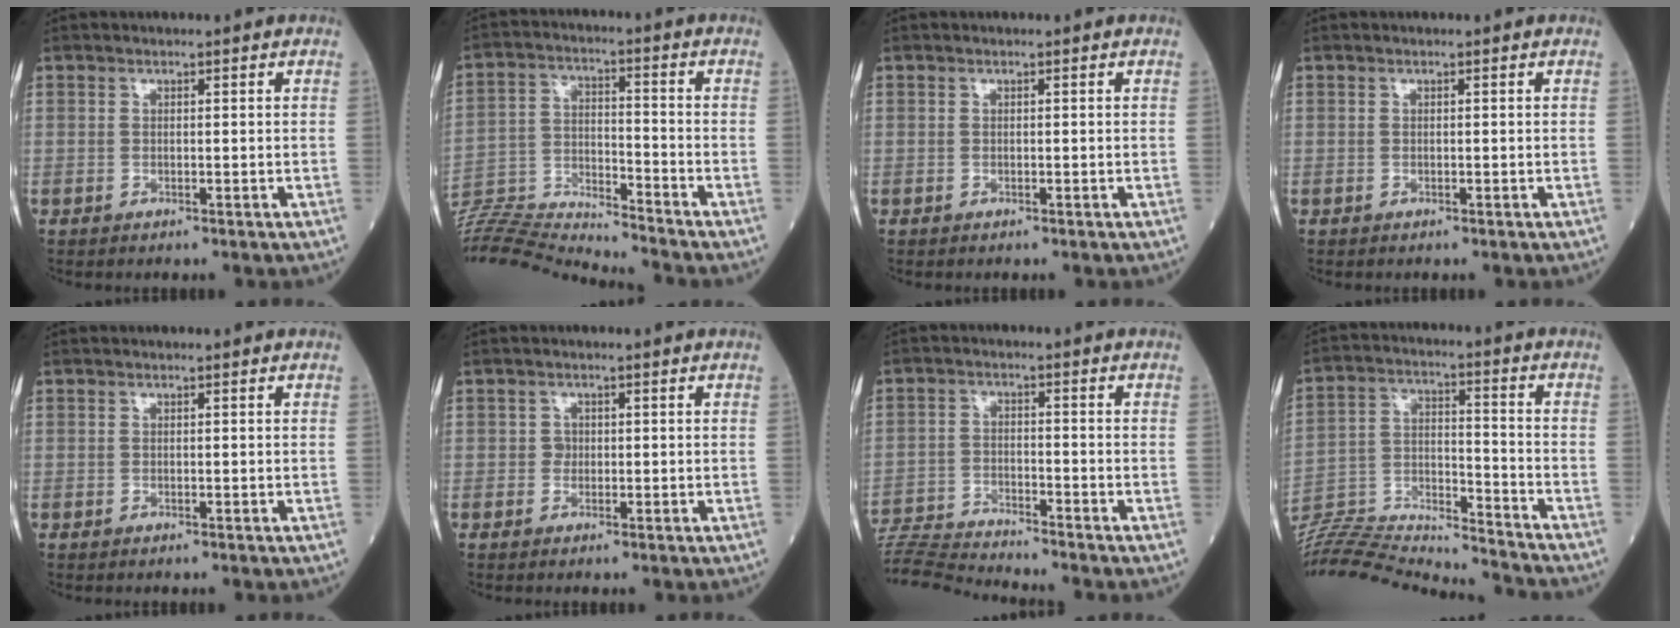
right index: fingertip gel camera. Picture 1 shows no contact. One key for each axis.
{"total": 15.7, "fx": -15.4, "fy": -1.4, "fz": 2.8, "tx": -0.054, "ty": 0.013, "tz": -0.263}
{"total": 0.0}
{"total": 0.0}
{"total": 0.0}
{"total": 1.1, "fx": 0.0, "fy": 1.1, "fz": 0.3, "tx": -0.002, "ty": 0.003, "tz": 0.000}
{"total": 9.2, "fx": -8.9, "fy": -1.9, "fz": 0.9, "tx": -0.016, "ty": -0.005, "tz": -0.164}
{"total": 22.2, "fx": -21.4, "fy": 0.5, "fz": 5.9, "tx": -0.135, "ty": 0.000, "tz": -0.342}